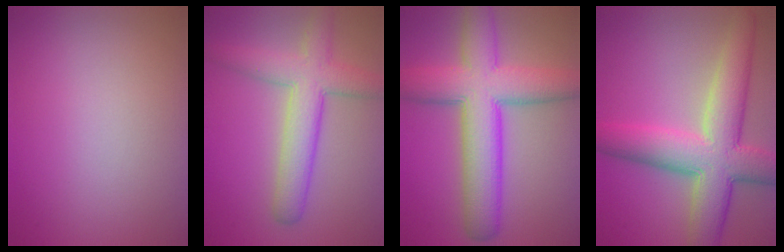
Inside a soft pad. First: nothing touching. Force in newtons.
{"total": 5.9, "press": 5.9, "slide": 0.1}
{"total": 9.9, "press": 9.9, "slide": 0.2}
{"total": 9.2, "press": 9.2, "slide": 0.4}